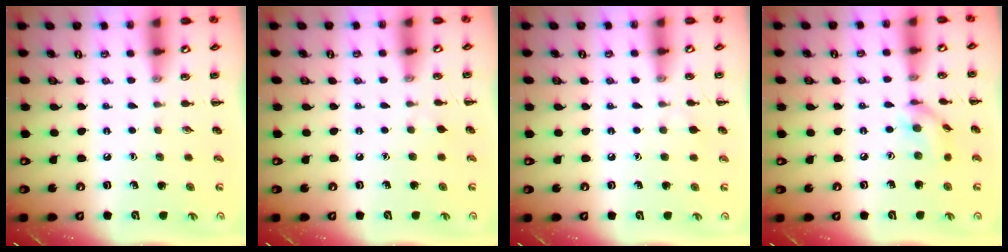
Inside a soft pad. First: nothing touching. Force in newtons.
{"total": 2.4, "press": 2.3, "slide": 0.9}
{"total": 4.5, "press": 4.2, "slide": 1.5}
{"total": 8.8, "press": 8.8, "slide": 0.9}